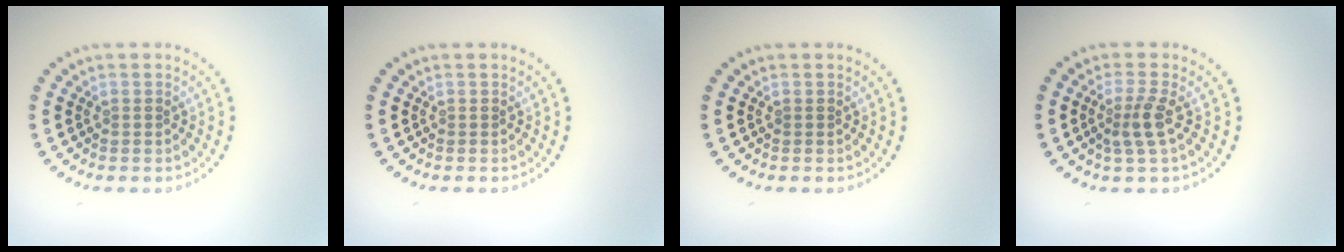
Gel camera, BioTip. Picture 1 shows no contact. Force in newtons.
{"total": 0.0}
{"total": 0.0}
{"total": 2.3, "press": 1.7, "slide": 1.6}